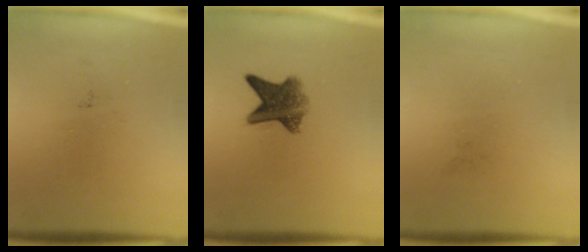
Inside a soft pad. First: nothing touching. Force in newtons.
{"total": 6.5}
{"total": 0.0}